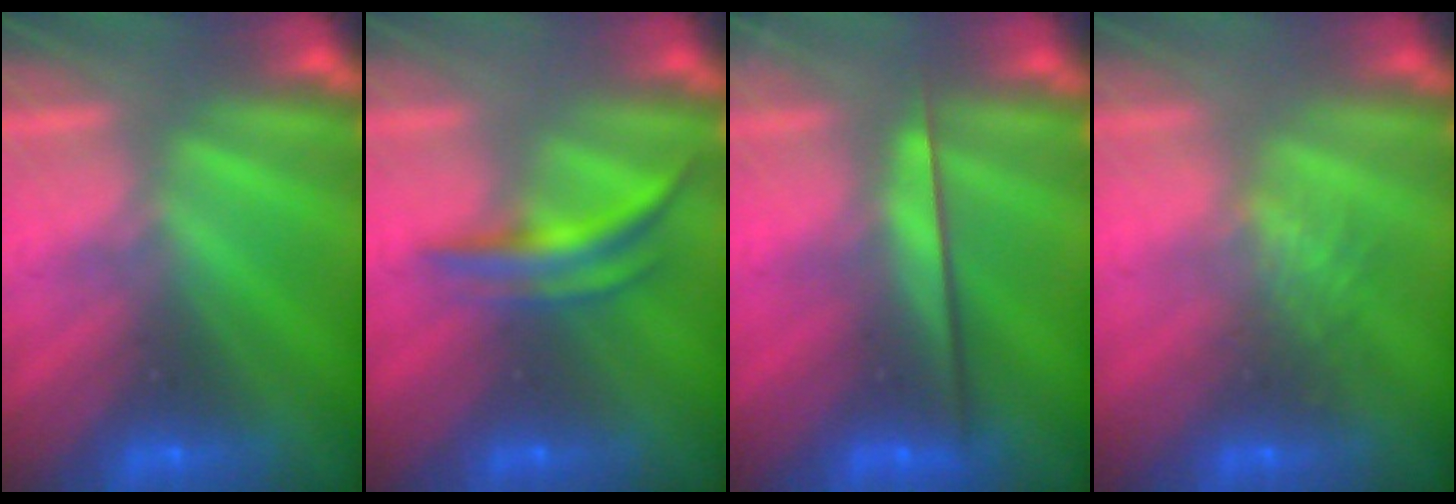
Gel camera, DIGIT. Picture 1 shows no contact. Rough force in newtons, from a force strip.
{"total": 3.8}
{"total": 2.4}
{"total": 2.8}